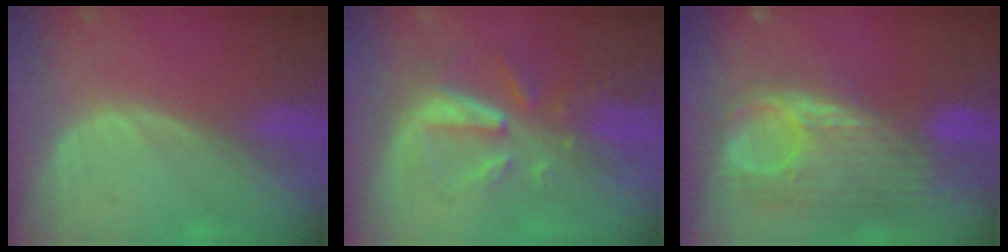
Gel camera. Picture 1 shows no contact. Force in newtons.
{"total": 8.0, "press": 7.3, "slide": 3.3}
{"total": 11.9, "press": 10.4, "slide": 5.8}